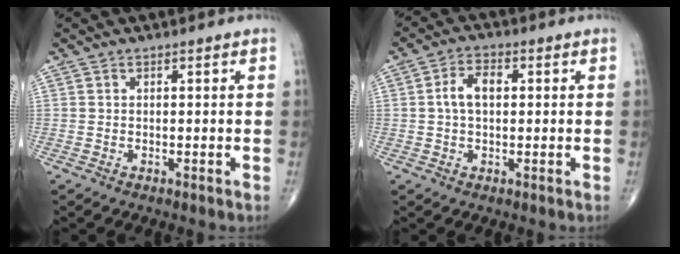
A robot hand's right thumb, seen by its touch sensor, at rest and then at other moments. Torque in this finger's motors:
{"motor_torque": [0.05, 0.01, 0.59, 0.22, 0.02]}